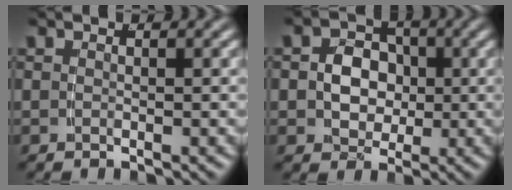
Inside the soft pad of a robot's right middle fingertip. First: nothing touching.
{"total": 4.2, "force": [-0.1, 3.6, 2.2], "torque": [-0.038, -0.015, 0.004]}